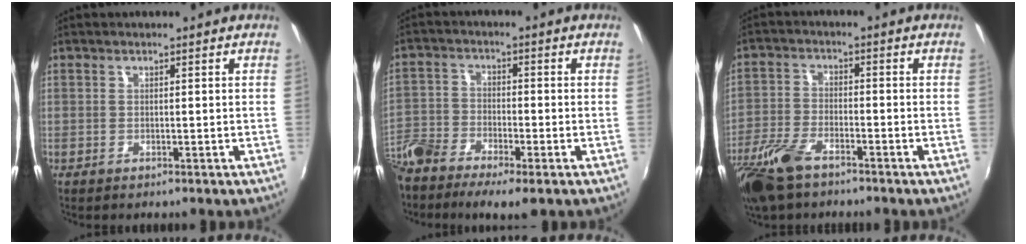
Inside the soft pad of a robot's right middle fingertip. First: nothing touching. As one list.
[{"total": 9.3, "force": [-6.7, 3.4, 5.4], "torque": [-0.132, -0.018, -0.139]}, {"total": 9.9, "force": [-6.9, 3.8, 6.0], "torque": [-0.149, -0.016, -0.140]}]